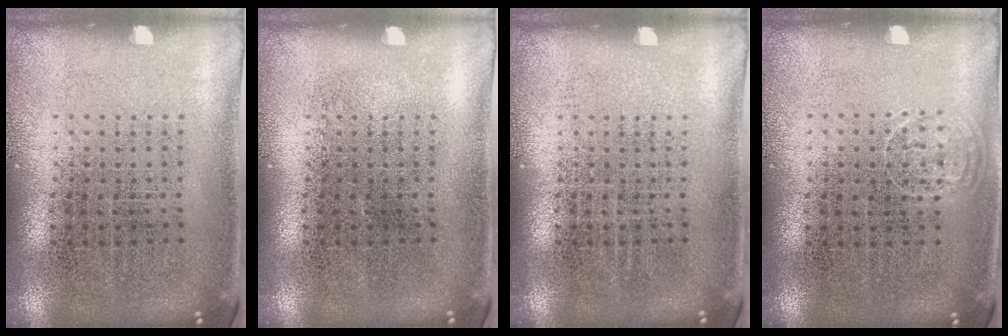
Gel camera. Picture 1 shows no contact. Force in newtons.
{"total": 0.0}
{"total": 0.0}
{"total": 0.7, "press": 0.6, "slide": 0.4}